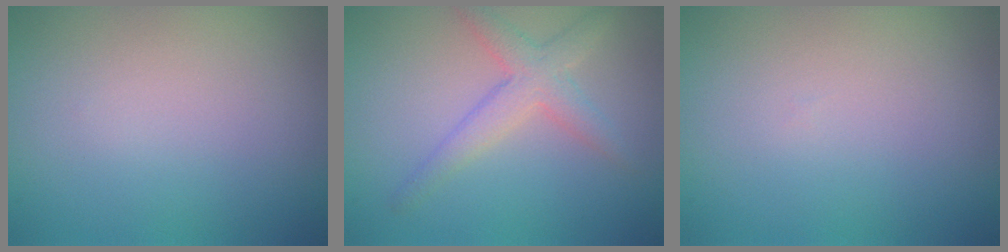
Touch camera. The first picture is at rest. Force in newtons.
{"total": 3.0, "press": 3.0, "slide": 0.1}
{"total": 0.0}